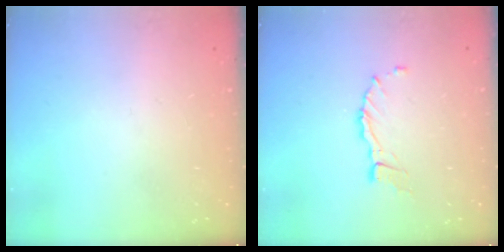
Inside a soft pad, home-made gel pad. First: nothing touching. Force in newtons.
{"total": 6.2, "press": 6.2, "slide": 0.1}